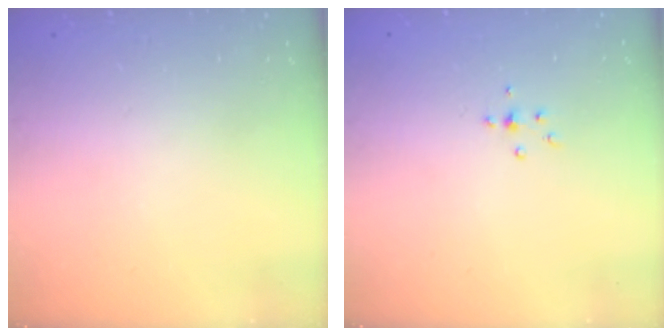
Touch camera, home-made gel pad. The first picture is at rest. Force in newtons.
{"total": 4.0, "press": 3.8, "slide": 1.1}